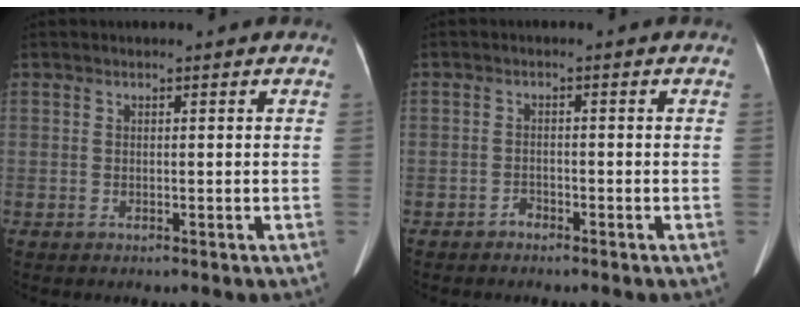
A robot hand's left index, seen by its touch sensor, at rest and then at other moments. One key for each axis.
{"total": 1.2, "fx": -1.1, "fy": 0.6, "fz": 0.2, "tx": -0.001, "ty": 0.003, "tz": -0.020}